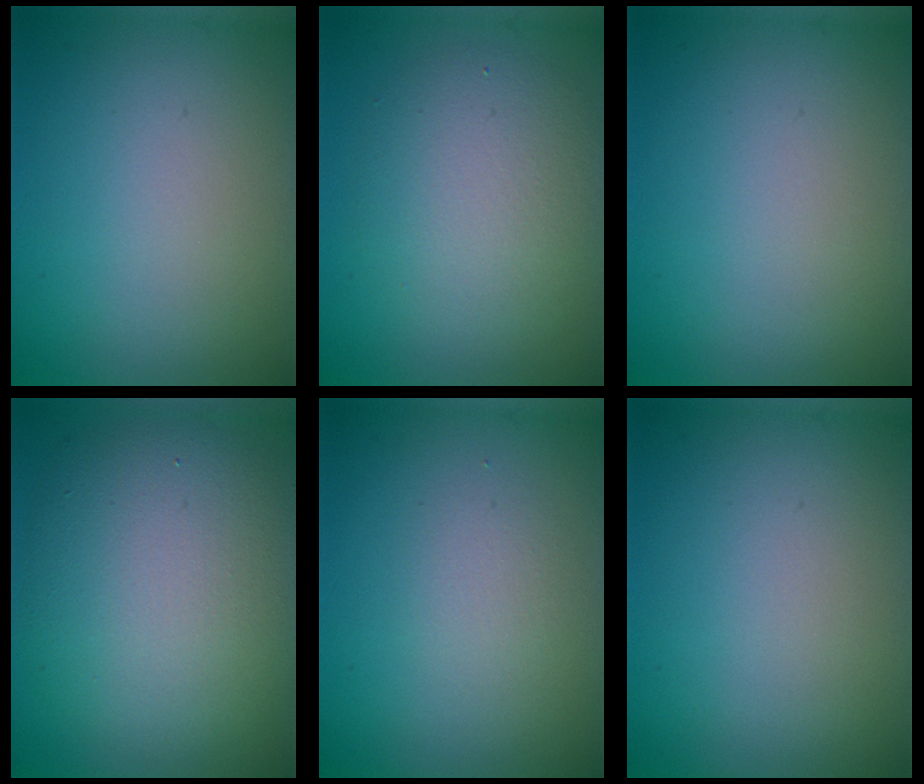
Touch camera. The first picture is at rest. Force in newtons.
{"total": 4.9, "press": 4.8, "slide": 0.3}
{"total": 0.0}
{"total": 10.1, "press": 10.1, "slide": 0.7}
{"total": 1.5, "press": 1.5, "slide": 0.1}
{"total": 0.0}